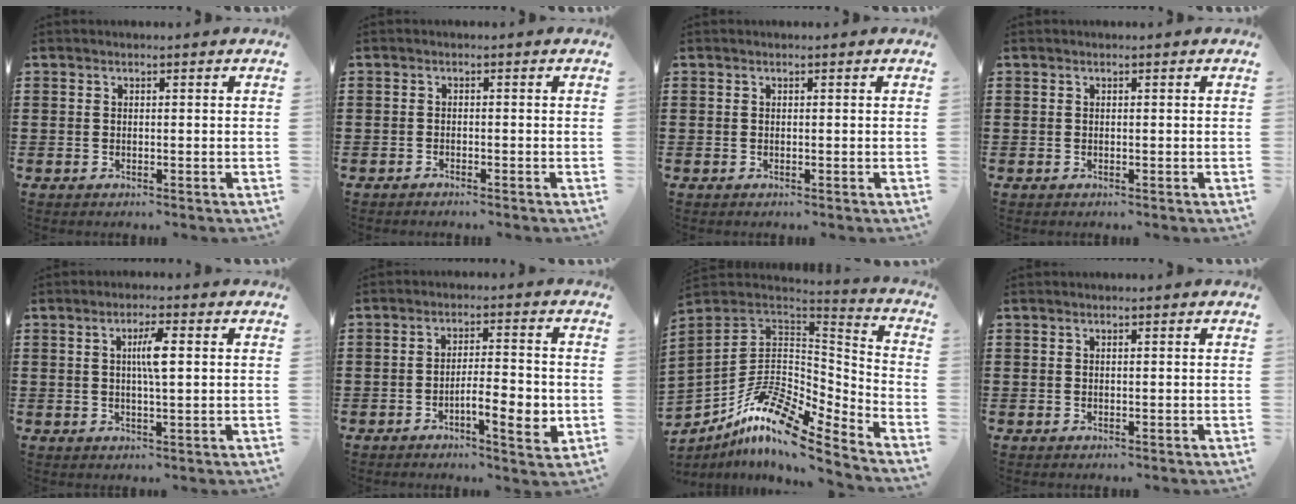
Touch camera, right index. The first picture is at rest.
{"total": 0.8, "force": [-0.8, -0.1, 0.0], "torque": [-0.003, 0.000, -0.017]}
{"total": 0.0}
{"total": 0.0}
{"total": 4.2, "force": [0.7, 0.7, 4.1], "torque": [-0.080, 0.004, 0.008]}
{"total": 6.8, "force": [-2.4, 1.8, 6.1], "torque": [-0.093, -0.002, -0.040]}
{"total": 13.3, "force": [-8.3, 5.2, 9.1], "torque": [-0.187, 0.014, -0.157]}
{"total": 0.0}